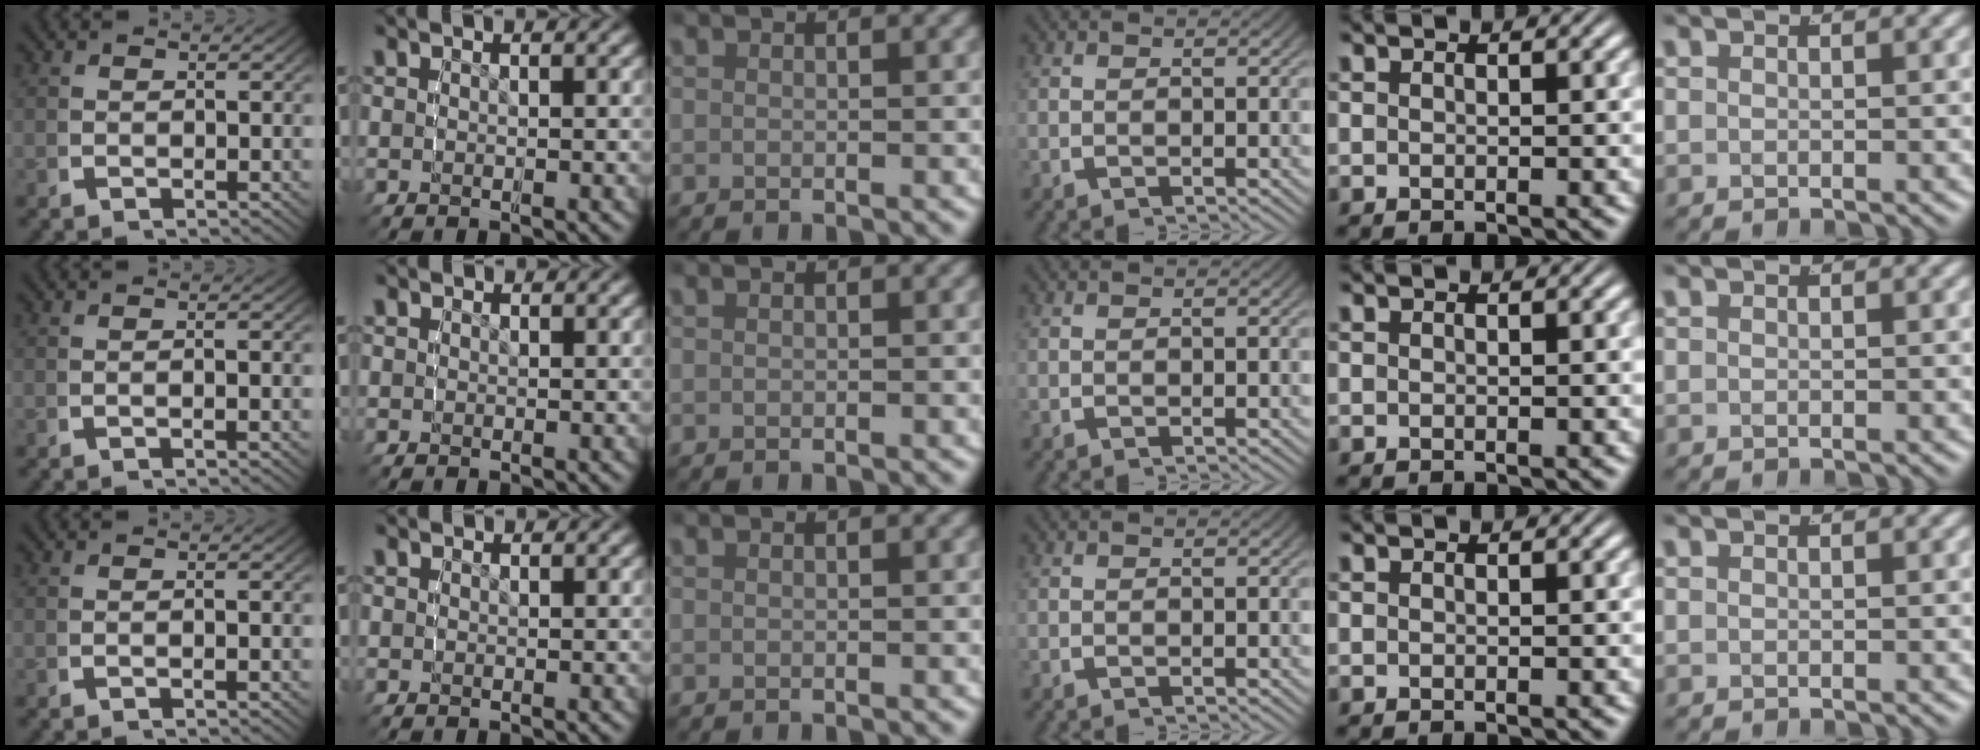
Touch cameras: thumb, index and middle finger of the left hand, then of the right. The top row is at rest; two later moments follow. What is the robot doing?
{"motion": "lift_and_place", "object": "toy banana"}